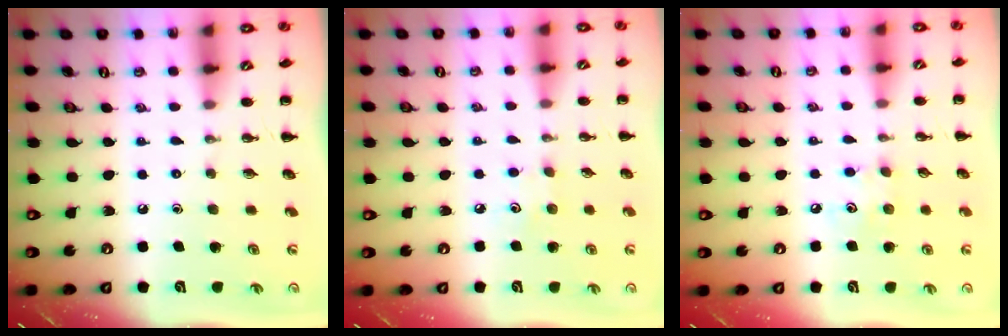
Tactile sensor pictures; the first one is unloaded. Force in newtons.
{"total": 3.9, "press": 3.8, "slide": 0.9}
{"total": 5.2, "press": 5.1, "slide": 1.2}